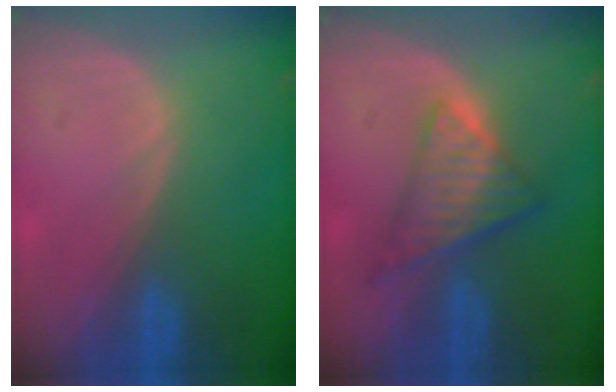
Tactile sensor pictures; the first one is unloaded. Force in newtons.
{"total": 7.4, "press": 6.2, "slide": 3.9}